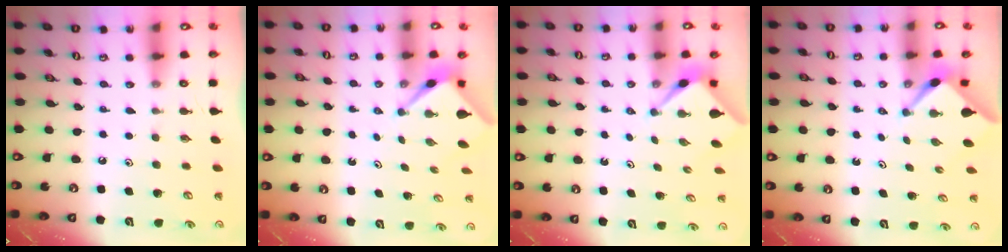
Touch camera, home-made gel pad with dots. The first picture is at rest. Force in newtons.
{"total": 2.5, "press": 2.5, "slide": 0.2}
{"total": 2.6, "press": 2.6, "slide": 0.3}
{"total": 2.5, "press": 2.4, "slide": 0.4}